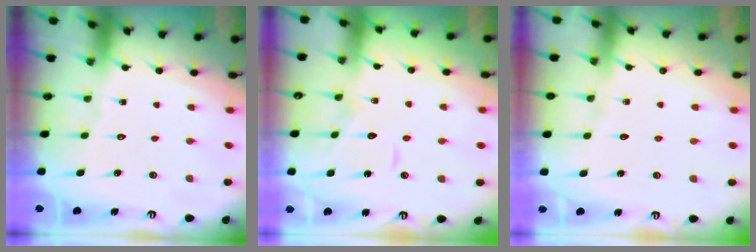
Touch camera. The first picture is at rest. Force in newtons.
{"total": 7.8, "press": 7.7, "slide": 0.6}
{"total": 2.8, "press": 2.8, "slide": 0.4}